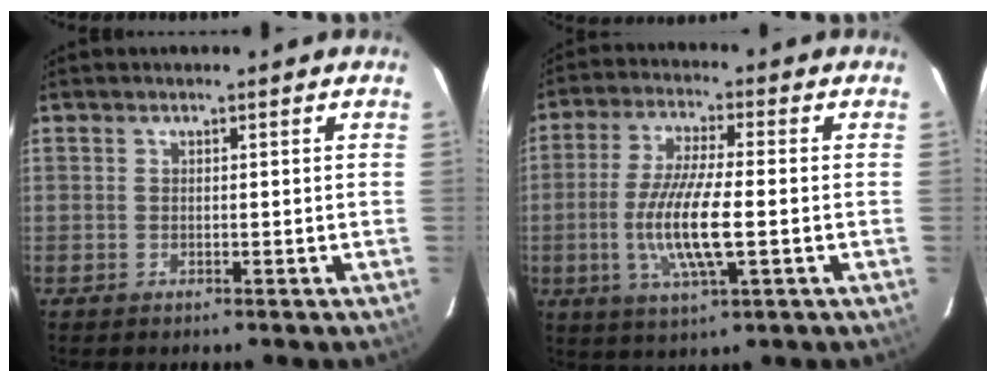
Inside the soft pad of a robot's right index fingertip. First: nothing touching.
{"total": 11.6, "force": [-2.3, 2.2, 11.2], "torque": [-0.222, -0.013, -0.044]}